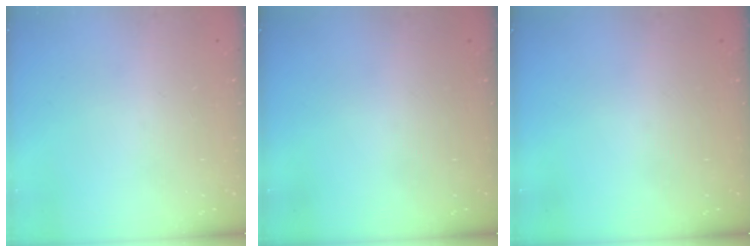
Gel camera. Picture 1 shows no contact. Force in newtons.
{"total": 0.0}
{"total": 0.0}